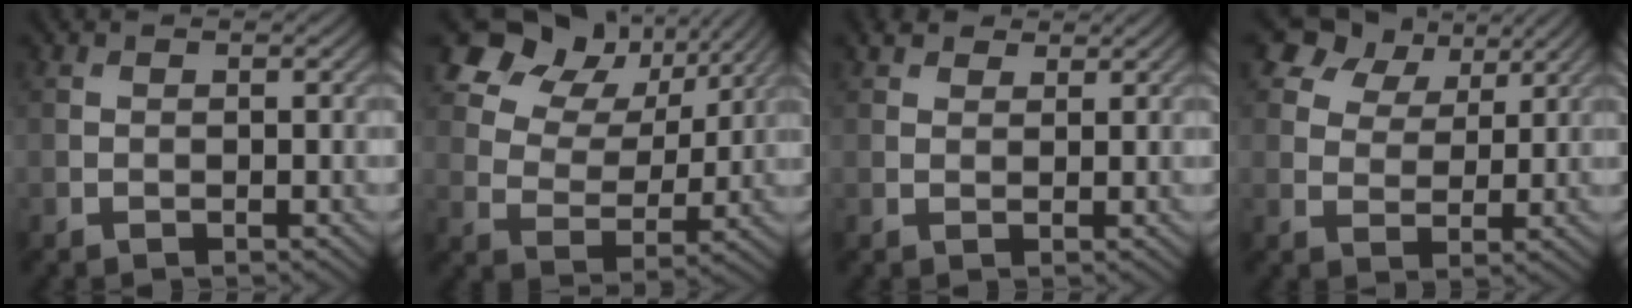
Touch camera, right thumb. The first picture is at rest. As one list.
[{"total": 12.8, "force": [7.6, 8.2, 6.2], "torque": [-0.146, 0.011, 0.137]}, {"total": 2.2, "force": [1.6, 1.2, 0.7], "torque": [-0.015, 0.004, 0.032]}, {"total": 8.3, "force": [5.8, 4.9, 3.4], "torque": [-0.077, -0.001, 0.112]}]